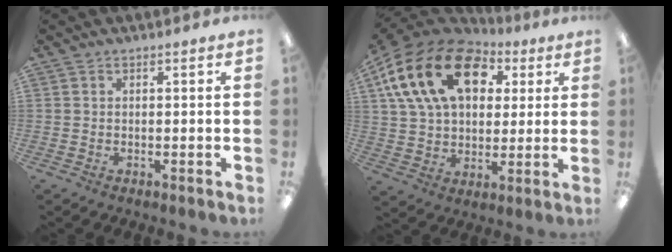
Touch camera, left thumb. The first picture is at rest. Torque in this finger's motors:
{"motor_torque": [2.33, 2.50, 1.48, -1.29, 0.60]}